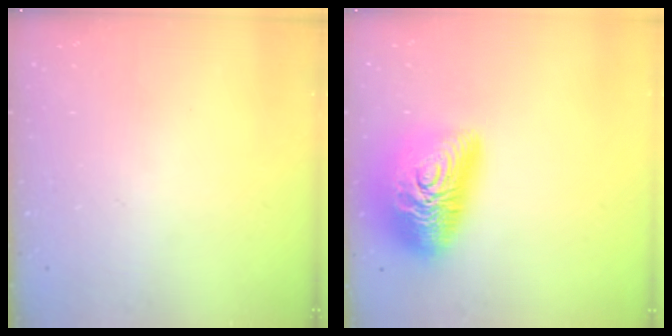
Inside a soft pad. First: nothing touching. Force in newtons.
{"total": 23.1, "press": 23.0, "slide": 1.3}